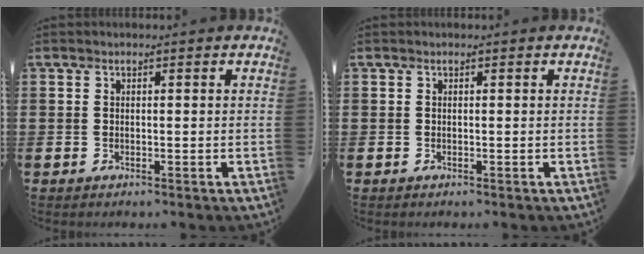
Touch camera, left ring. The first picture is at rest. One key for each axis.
{"total": 0.0}